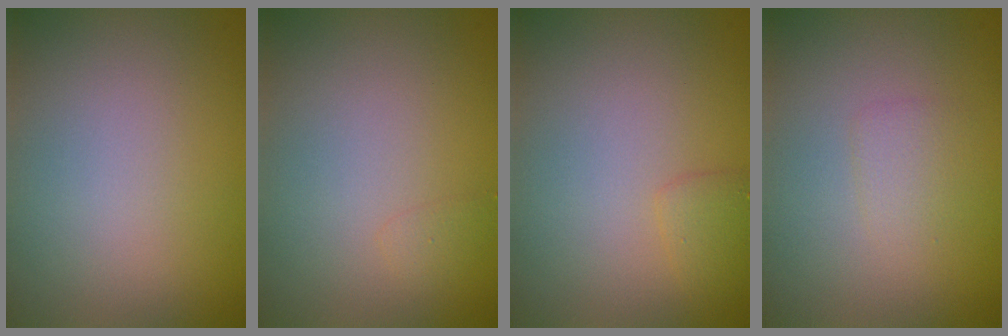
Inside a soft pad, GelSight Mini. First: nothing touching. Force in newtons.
{"total": 0.6, "press": 0.6, "slide": 0.1}
{"total": 1.2, "press": 1.2, "slide": 0.1}
{"total": 1.2, "press": 1.2, "slide": 0.1}